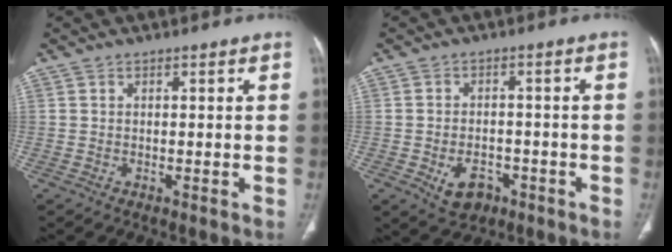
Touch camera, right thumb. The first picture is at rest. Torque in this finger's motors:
{"motor_torque": [-0.17, 0.38, -0.16, -0.03, 0.13]}